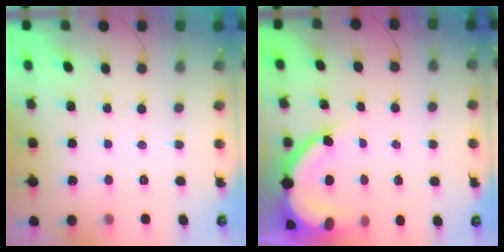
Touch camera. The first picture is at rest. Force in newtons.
{"total": 10.9, "press": 10.8, "slide": 0.9}